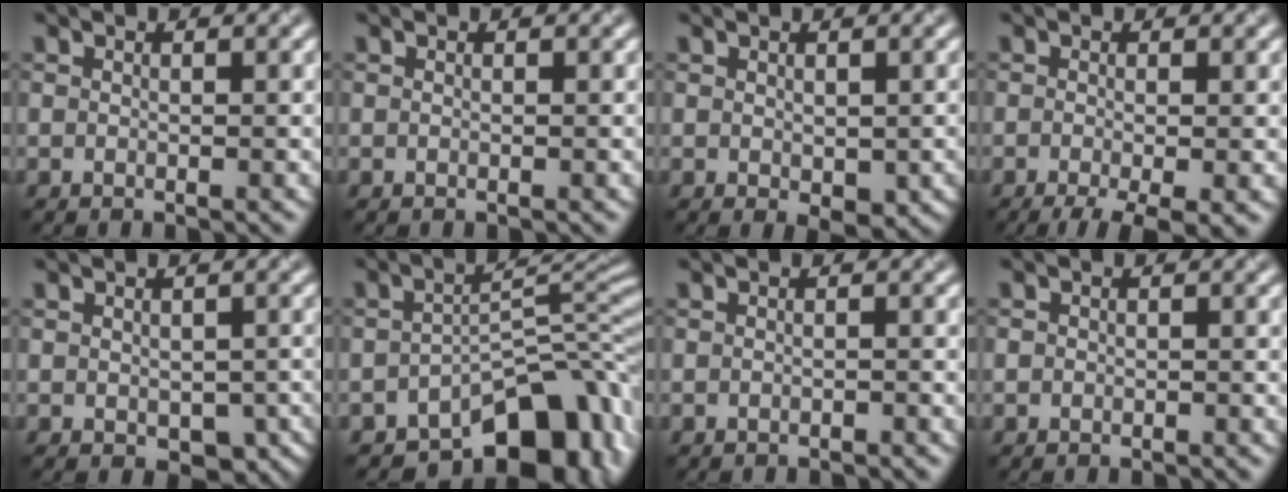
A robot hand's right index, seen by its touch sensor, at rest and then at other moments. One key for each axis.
{"total": 0.0}
{"total": 2.1, "fx": -0.3, "fy": 1.3, "fz": 1.7, "tx": -0.024, "ty": -0.011, "tz": 0.004}
{"total": 4.5, "fx": -2.4, "fy": 1.1, "fz": 3.6, "tx": -0.058, "ty": -0.009, "tz": -0.040}
{"total": 4.6, "fx": -1.5, "fy": 2.8, "fz": 3.3, "tx": -0.039, "ty": -0.021, "tz": -0.007}
{"total": 11.6, "fx": -7.3, "fy": 5.5, "fz": 7.2, "tx": -0.079, "ty": -0.006, "tz": -0.123}
{"total": 0.6, "fx": -0.6, "fy": 0.1, "fz": 0.1, "tx": -0.001, "ty": -0.002, "tz": -0.008}
{"total": 0.8, "fx": -0.4, "fy": 0.7, "fz": 0.0, "tx": 0.005, "ty": -0.004, "tz": -0.007}